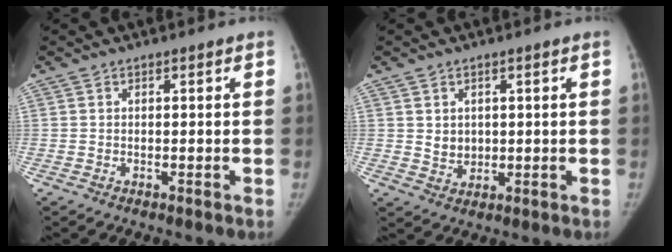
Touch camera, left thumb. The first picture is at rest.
{"total": 3.1, "force": [0.9, 2.6, 1.3], "torque": [-0.009, -0.011, 0.024]}